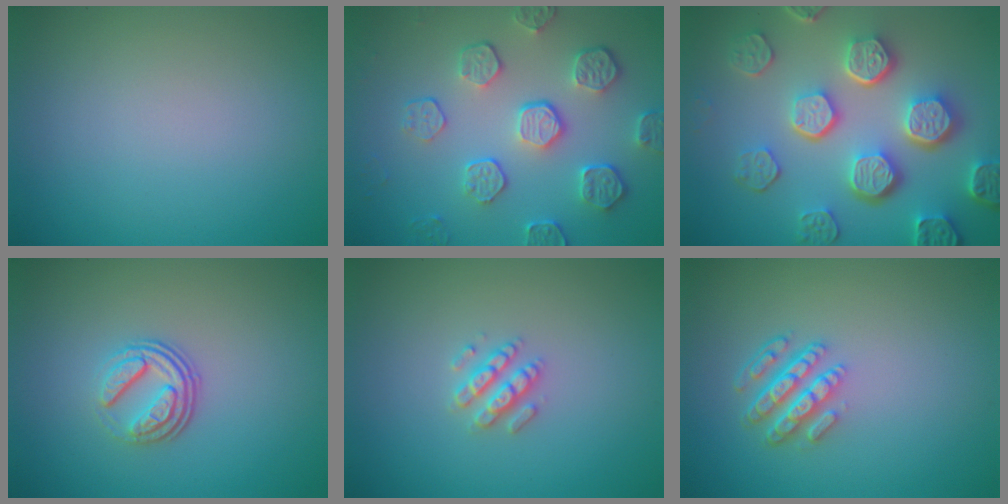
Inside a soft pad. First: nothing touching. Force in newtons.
{"total": 5.3, "press": 4.2, "slide": 3.2}
{"total": 7.9, "press": 6.0, "slide": 5.0}
{"total": 3.5, "press": 2.5, "slide": 2.4}
{"total": 2.5, "press": 2.4, "slide": 0.5}
{"total": 4.3, "press": 3.2, "slide": 2.9}